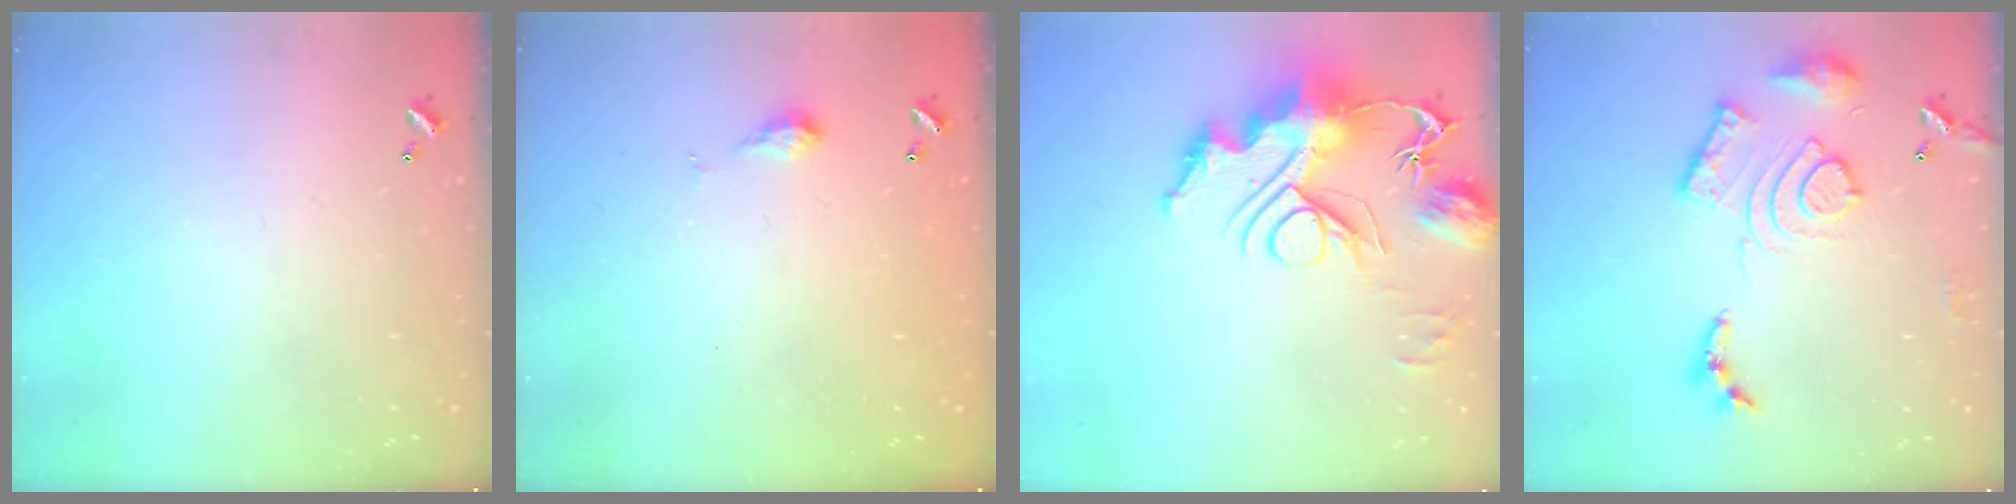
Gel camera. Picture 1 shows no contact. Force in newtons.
{"total": 3.5, "press": 3.5, "slide": 0.4}
{"total": 16.1, "press": 15.9, "slide": 2.3}
{"total": 16.6, "press": 16.6, "slide": 1.6}